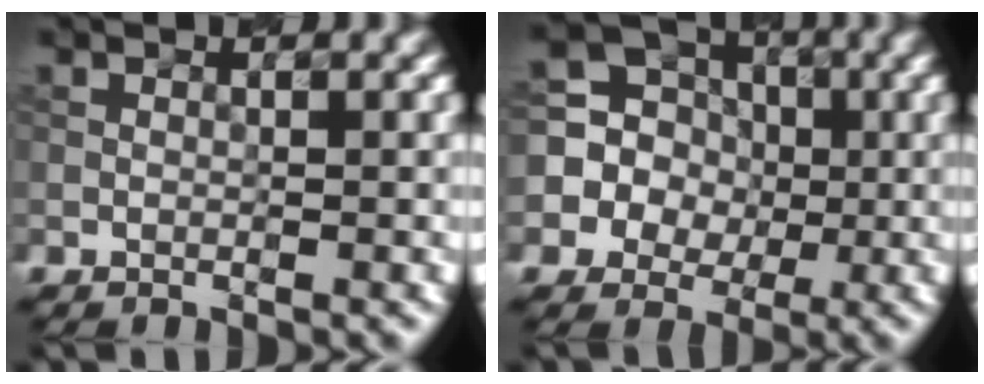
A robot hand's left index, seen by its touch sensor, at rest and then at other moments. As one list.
[{"total": 11.6, "force": [0.9, 10.9, 3.8], "torque": [-0.117, 0.036, 0.000]}]